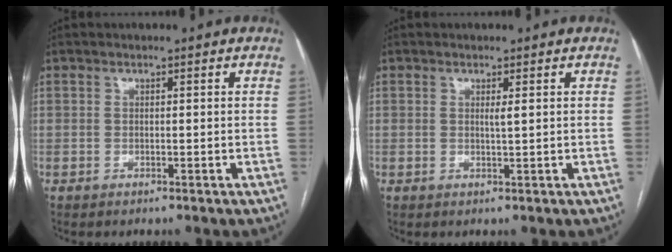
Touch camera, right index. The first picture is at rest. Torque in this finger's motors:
{"motor_torque": [0.35, 0.13, 0.03, 0.02]}